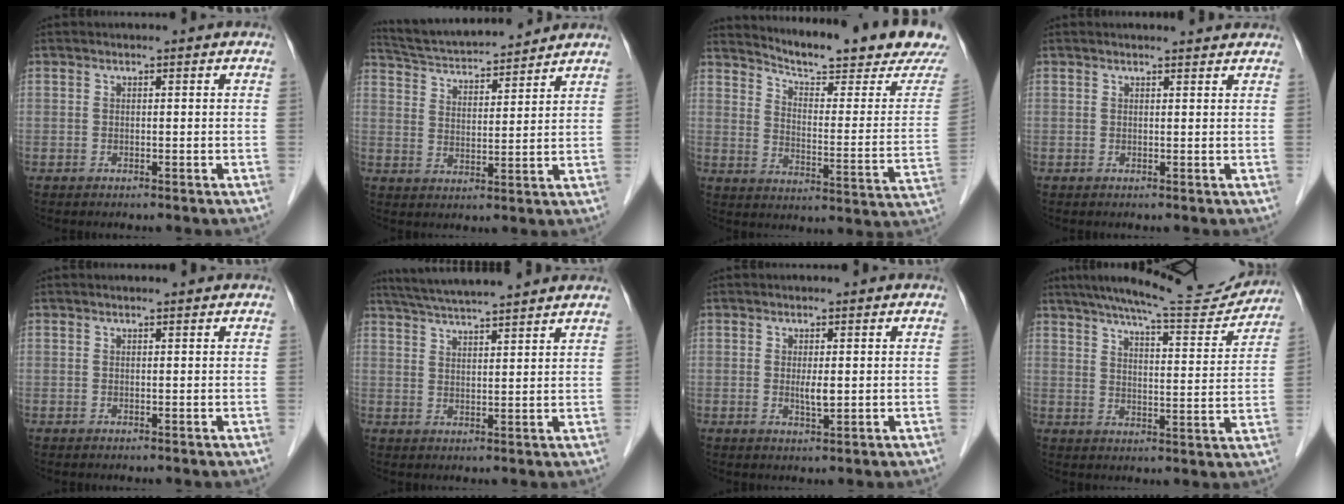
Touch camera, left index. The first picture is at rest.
{"total": 14.1, "force": [13.1, 1.7, 4.8], "torque": [-0.090, 0.024, 0.216]}
{"total": 20.3, "force": [18.8, 0.2, 7.6], "torque": [-0.122, -0.085, 0.242]}
{"total": 2.6, "force": [2.6, 0.3, 0.5], "torque": [-0.012, 0.005, 0.027]}
{"total": 1.0, "force": [1.0, 0.0, 0.3], "torque": [-0.009, 0.007, 0.014]}
{"total": 12.9, "force": [11.6, 0.2, 5.7], "torque": [-0.101, 0.032, 0.166]}
{"total": 2.0, "force": [0.2, 0.4, 2.0], "torque": [-0.040, -0.005, 0.006]}
{"total": 16.7, "force": [15.4, 1.5, 6.2], "torque": [-0.096, -0.014, 0.208]}